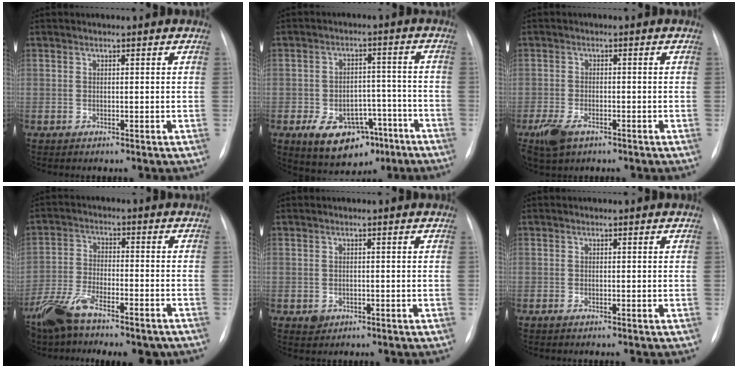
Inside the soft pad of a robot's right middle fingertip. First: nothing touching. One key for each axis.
{"total": 11.2, "fx": -6.2, "fy": 6.8, "fz": 6.4, "tx": -0.088, "ty": 0.017, "tz": -0.082}
{"total": 5.3, "fx": -3.3, "fy": 2.5, "fz": 3.3, "tx": -0.074, "ty": -0.009, "tz": -0.056}
{"total": 12.7, "fx": -9.8, "fy": 3.9, "fz": 7.1, "tx": -0.131, "ty": -0.003, "tz": -0.164}
{"total": 1.4, "fx": -0.6, "fy": 1.2, "fz": 0.3, "tx": -0.003, "ty": 0.003, "tz": -0.005}
{"total": 0.5, "fx": -0.4, "fy": 0.1, "fz": 0.3, "tx": -0.011, "ty": -0.002, "tz": -0.007}